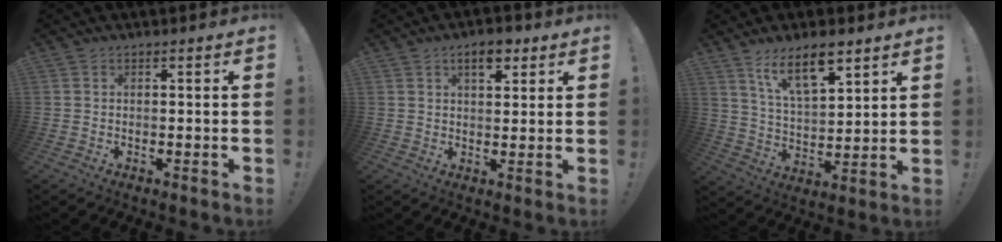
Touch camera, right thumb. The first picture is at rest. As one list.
[{"total": 6.1, "force": [3.5, 2.8, 4.0], "torque": [-0.049, -0.010, 0.058]}, {"total": 12.7, "force": [8.7, 4.5, 8.0], "torque": [-0.135, -0.047, 0.153]}]